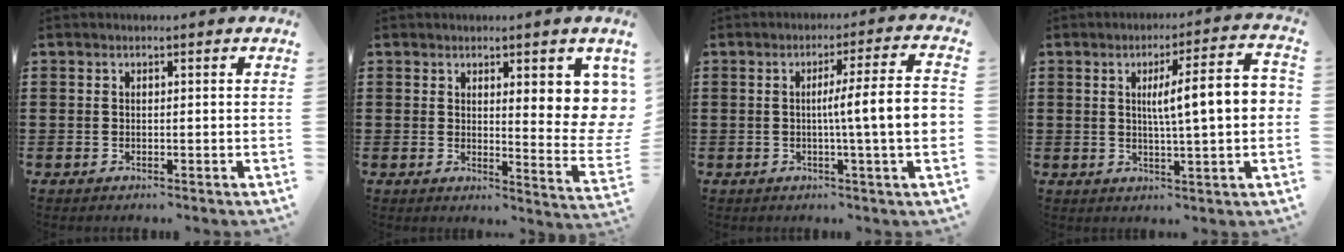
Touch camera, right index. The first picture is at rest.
{"total": 5.5, "force": [3.4, 1.4, 4.2], "torque": [-0.060, -0.027, 0.053]}
{"total": 8.4, "force": [-0.2, 0.0, 8.4], "torque": [-0.141, -0.007, -0.010]}
{"total": 9.4, "force": [1.1, 1.0, 9.3], "torque": [-0.162, 0.000, 0.011]}